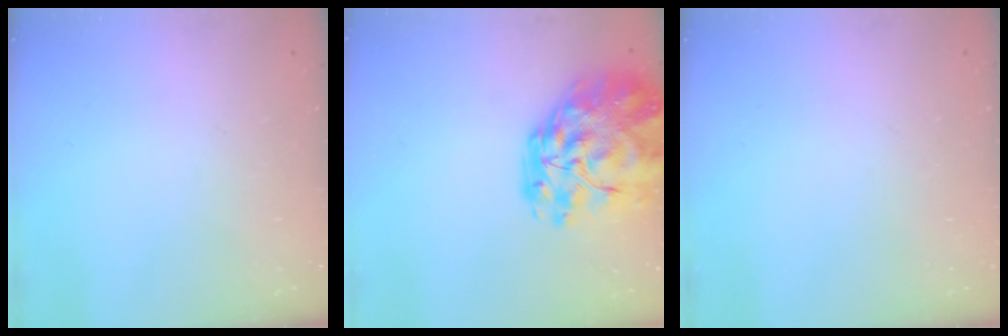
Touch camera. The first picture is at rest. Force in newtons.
{"total": 18.7, "press": 17.7, "slide": 6.1}
{"total": 0.0}